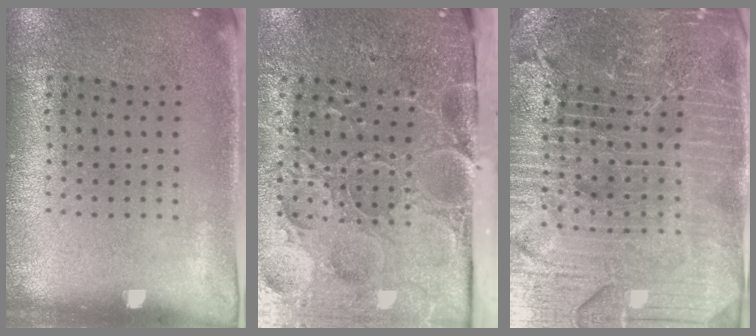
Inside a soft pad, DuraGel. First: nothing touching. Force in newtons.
{"total": 5.1, "press": 4.1, "slide": 3.0}
{"total": 5.9, "press": 5.2, "slide": 2.7}